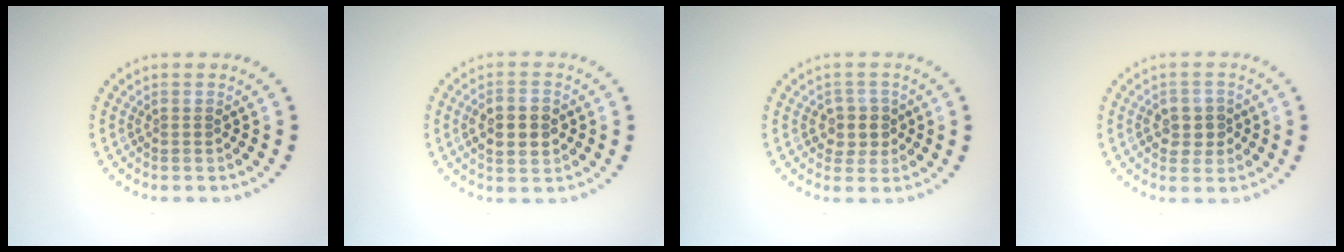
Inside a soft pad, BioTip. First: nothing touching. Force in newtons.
{"total": 4.3, "press": 4.3, "slide": 0.1}
{"total": 2.3, "press": 2.1, "slide": 1.0}
{"total": 2.5, "press": 2.4, "slide": 0.3}